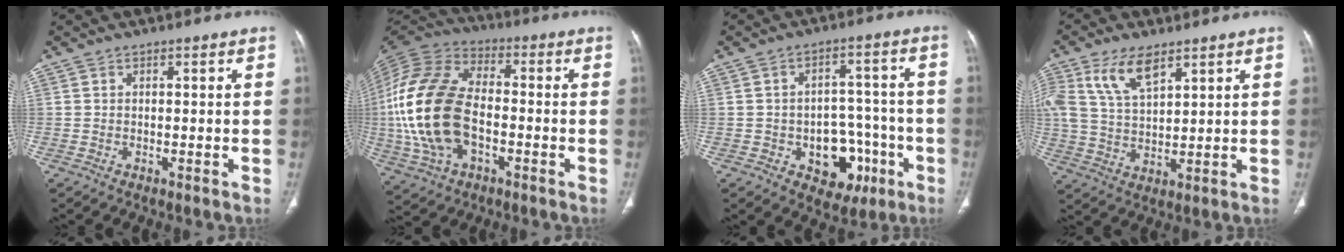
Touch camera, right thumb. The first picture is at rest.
{"total": 21.5, "force": [-3.0, 13.2, 16.7], "torque": [-0.355, 0.015, -0.056]}
{"total": 11.2, "force": [-4.2, 7.9, 6.8], "torque": [-0.046, 0.040, -0.047]}
{"total": 9.9, "force": [5.4, 4.6, 6.9], "torque": [-0.137, -0.012, 0.113]}